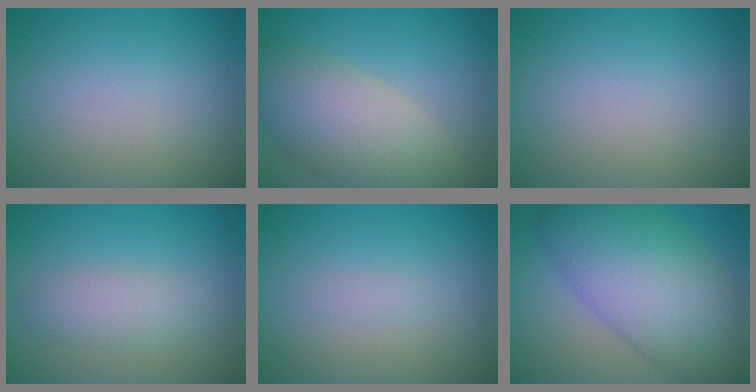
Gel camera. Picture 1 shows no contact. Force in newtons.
{"total": 7.5, "press": 7.5, "slide": 0.6}
{"total": 0.0}
{"total": 2.6, "press": 2.6, "slide": 0.0}
{"total": 0.7, "press": 0.7, "slide": 0.1}
{"total": 11.1, "press": 11.1, "slide": 0.3}